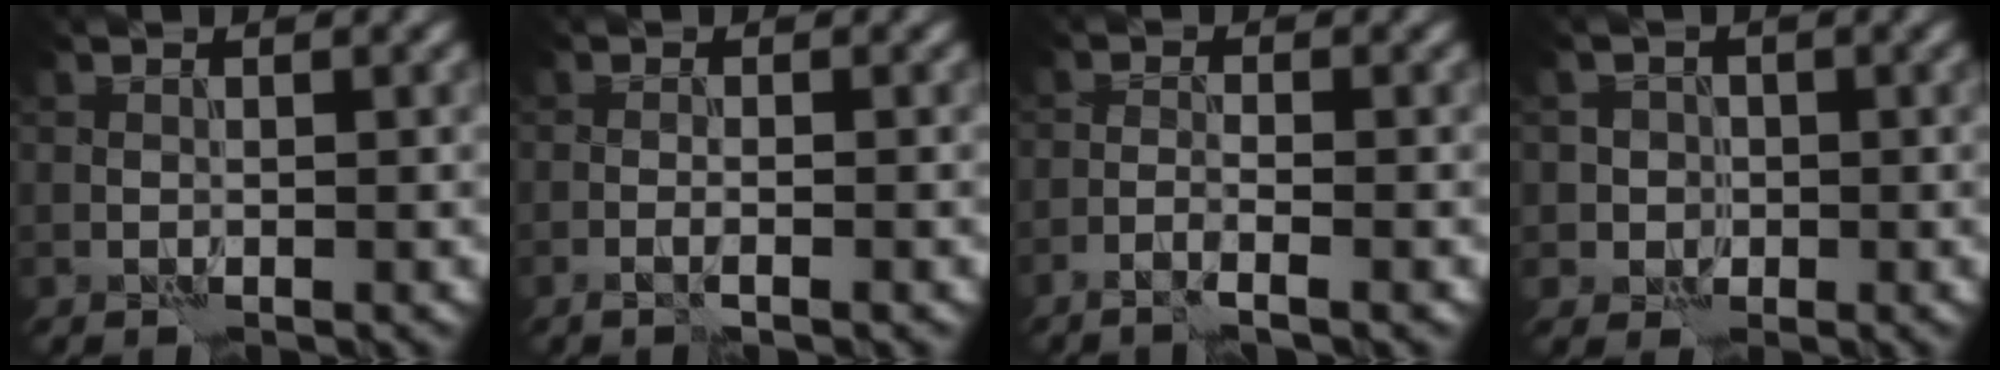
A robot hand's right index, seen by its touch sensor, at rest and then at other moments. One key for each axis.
{"total": 1.2, "fx": -0.7, "fy": 0.0, "fz": 1.0, "tx": -0.016, "ty": 0.002, "tz": -0.015}
{"total": 1.9, "fx": -1.4, "fy": 0.0, "fz": 1.4, "tx": -0.028, "ty": -0.001, "tz": -0.032}
{"total": 2.6, "fx": -0.4, "fy": 2.6, "fz": 0.1, "tx": 0.025, "ty": 0.007, "tz": -0.020}